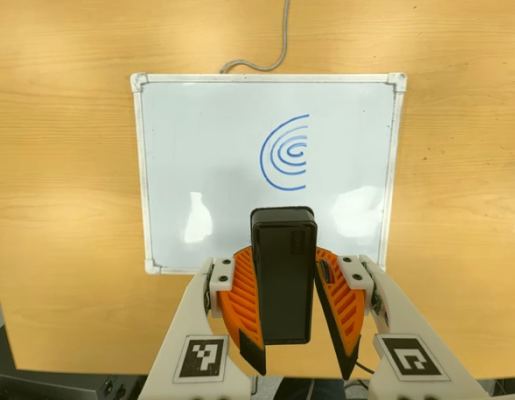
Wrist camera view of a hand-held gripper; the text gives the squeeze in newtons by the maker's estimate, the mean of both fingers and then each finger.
{"total": 8.5, "left": 8.6, "right": 8.4}